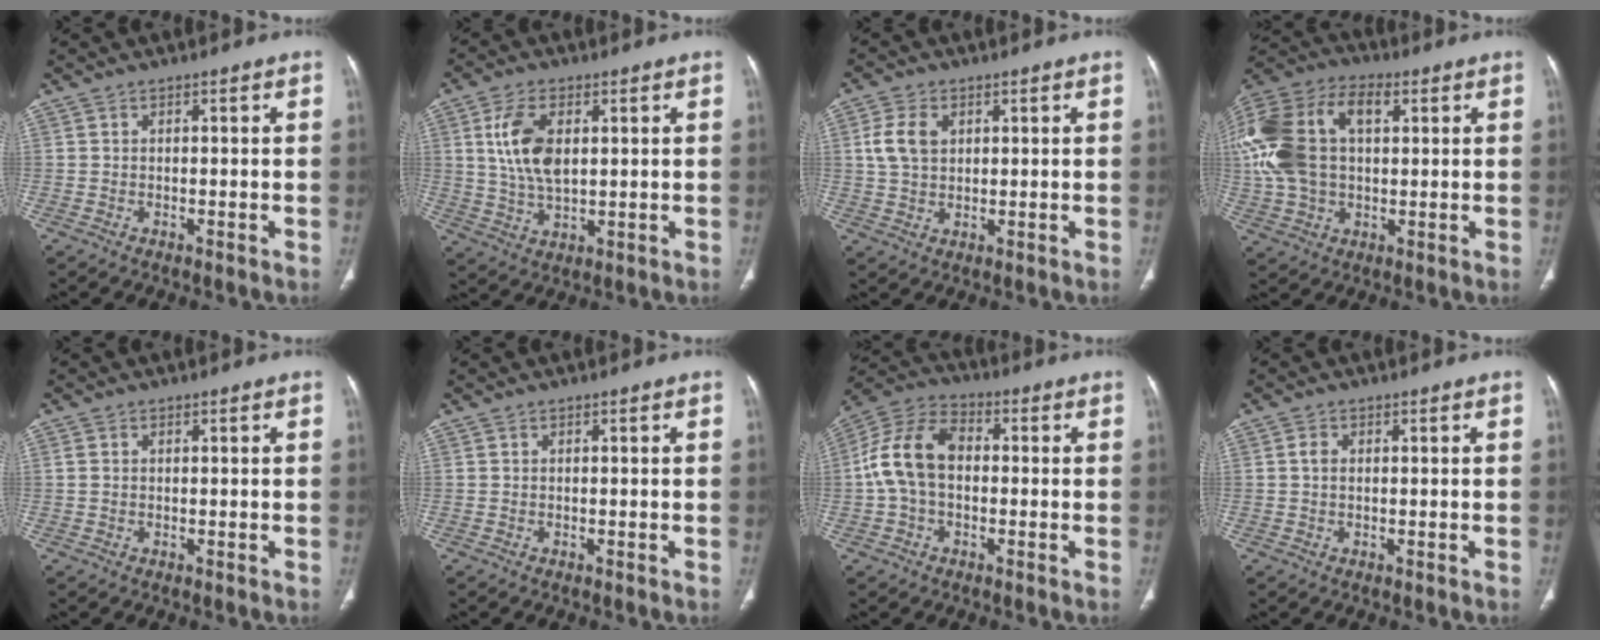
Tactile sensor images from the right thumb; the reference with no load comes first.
{"total": 9.7, "force": [2.3, 5.2, 7.8], "torque": [-0.153, -0.007, 0.047]}
{"total": 6.2, "force": [1.7, 4.3, 4.1], "torque": [-0.080, 0.001, 0.034]}
{"total": 22.9, "force": [4.6, 14.5, 17.1], "torque": [-0.390, 0.036, 0.084]}
{"total": 1.2, "force": [0.2, 0.9, 0.7], "torque": [-0.018, 0.004, 0.008]}
{"total": 0.0}
{"total": 12.1, "force": [-0.1, 8.0, 9.1], "torque": [-0.176, 0.035, -0.013]}
{"total": 1.7, "force": [0.3, 1.2, 1.2], "torque": [-0.023, 0.002, 0.004]}